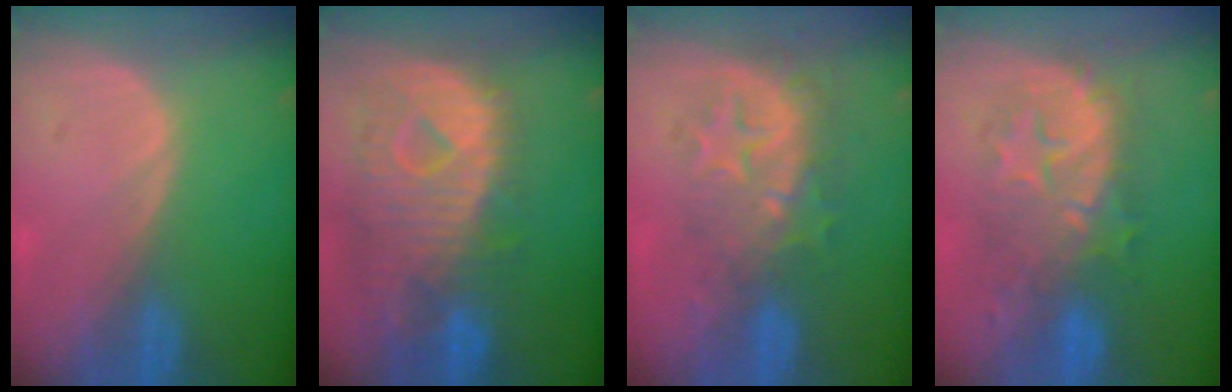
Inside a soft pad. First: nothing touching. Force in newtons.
{"total": 12.4, "press": 10.7, "slide": 6.3}
{"total": 9.3, "press": 8.1, "slide": 4.6}
{"total": 9.0, "press": 8.9, "slide": 1.1}